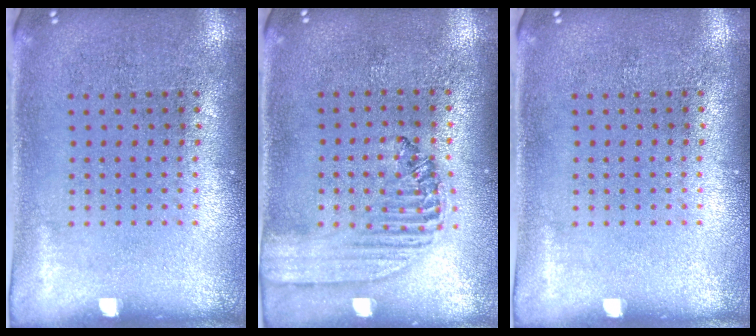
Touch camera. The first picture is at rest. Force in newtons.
{"total": 1.6, "press": 1.4, "slide": 0.7}
{"total": 0.0}